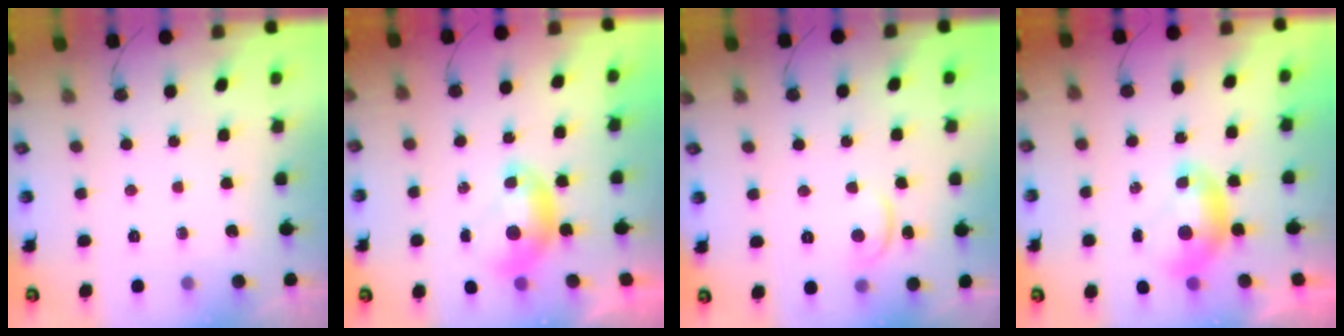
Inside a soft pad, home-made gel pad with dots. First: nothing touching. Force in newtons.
{"total": 0.0}
{"total": 0.9, "press": 0.6, "slide": 0.6}
{"total": 0.0}